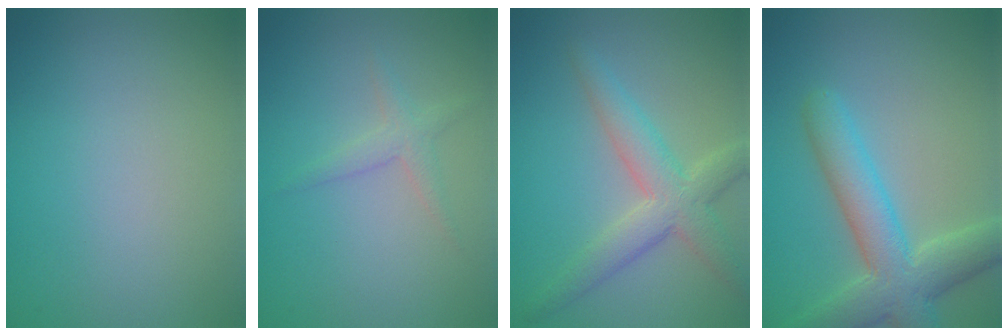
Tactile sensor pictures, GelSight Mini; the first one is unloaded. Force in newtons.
{"total": 1.6, "press": 1.6, "slide": 0.0}
{"total": 4.8, "press": 4.8, "slide": 0.2}
{"total": 6.7, "press": 6.7, "slide": 0.3}